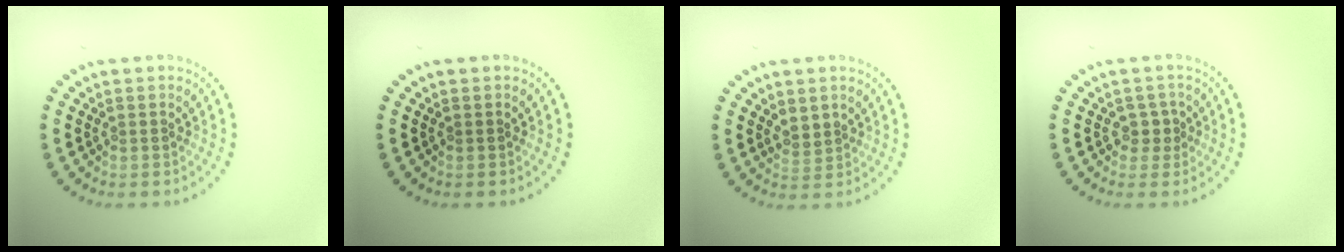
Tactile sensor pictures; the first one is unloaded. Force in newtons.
{"total": 0.0}
{"total": 1.5, "press": 1.2, "slide": 0.8}
{"total": 1.6, "press": 1.3, "slide": 0.9}